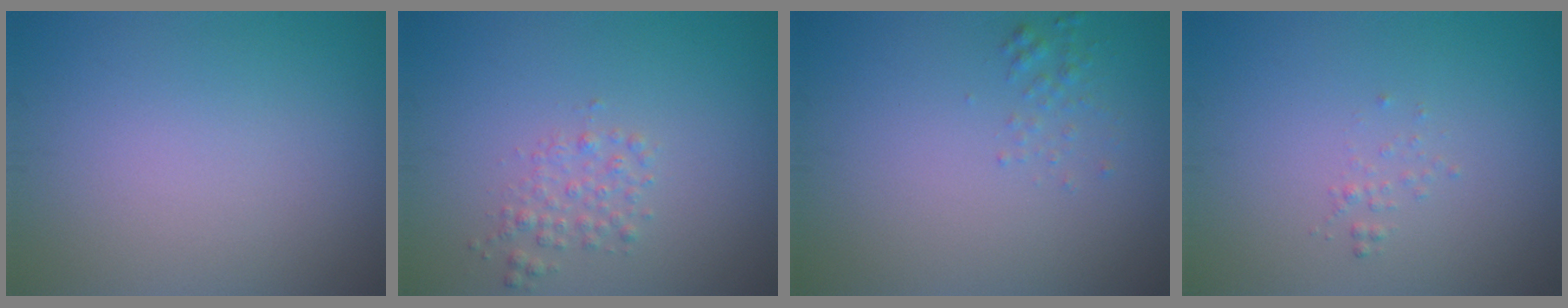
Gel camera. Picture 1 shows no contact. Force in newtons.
{"total": 1.7, "press": 1.7, "slide": 0.1}
{"total": 1.0, "press": 1.0, "slide": 0.0}
{"total": 0.6, "press": 0.6, "slide": 0.1}